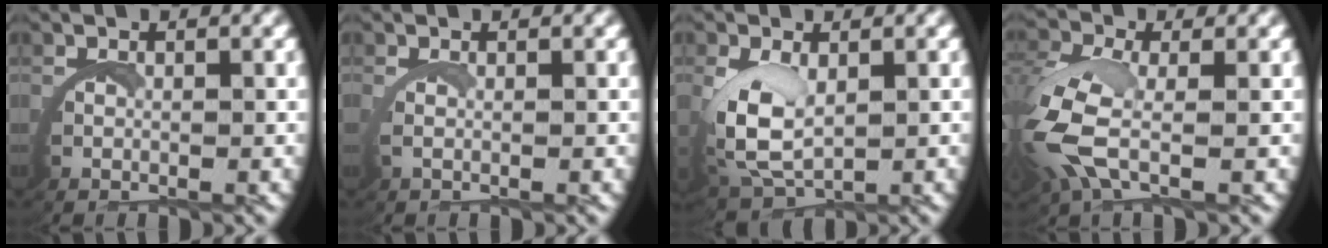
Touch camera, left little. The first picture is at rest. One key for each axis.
{"total": 1.1, "fx": 0.2, "fy": -0.2, "fz": 1.1, "tx": -0.022, "ty": 0.002, "tz": 0.004}
{"total": 5.4, "fx": 0.6, "fy": 3.6, "fz": 3.9, "tx": -0.115, "ty": -0.023, "tz": 0.030}
{"total": 4.8, "fx": -0.1, "fy": 2.2, "fz": 4.3, "tx": -0.125, "ty": -0.015, "tz": 0.006}